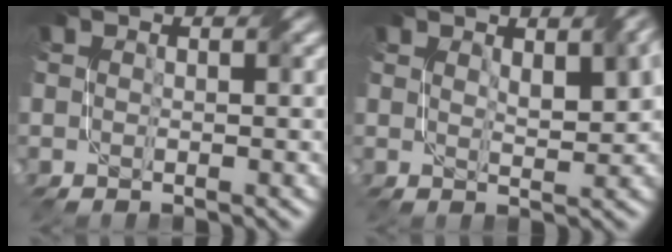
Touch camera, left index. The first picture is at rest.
{"total": 3.6, "force": [1.9, 1.0, 2.9], "torque": [-0.047, 0.003, 0.034]}